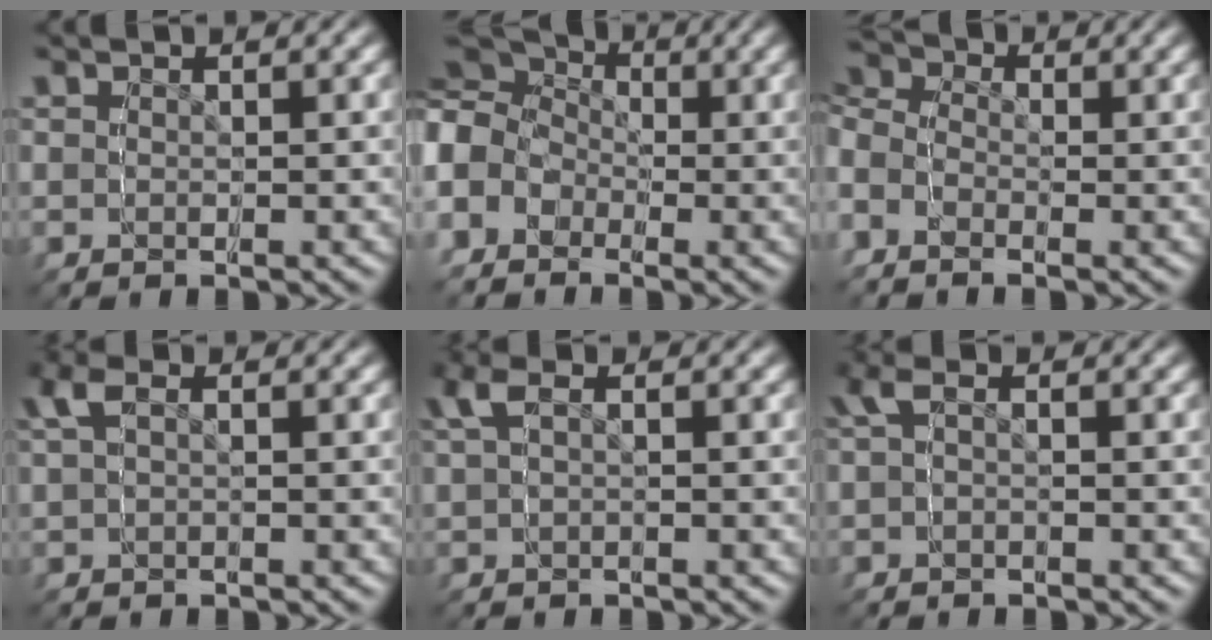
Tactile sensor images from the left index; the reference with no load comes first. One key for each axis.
{"total": 9.8, "fx": -0.4, "fy": 8.1, "fz": 5.5, "tx": -0.088, "ty": 0.003, "tz": -0.019}
{"total": 6.0, "fx": 1.1, "fy": 3.5, "fz": 4.7, "tx": -0.059, "ty": 0.019, "tz": 0.009}
{"total": 1.5, "fx": -0.2, "fy": 0.5, "fz": 1.4, "tx": -0.041, "ty": 0.001, "tz": 0.007}
{"total": 1.7, "fx": -0.3, "fy": 0.2, "fz": 1.7, "tx": -0.044, "ty": 0.004, "tz": 0.005}
{"total": 1.7, "fx": -1.3, "fy": -0.7, "fz": 1.0, "tx": -0.033, "ty": 0.002, "tz": -0.011}